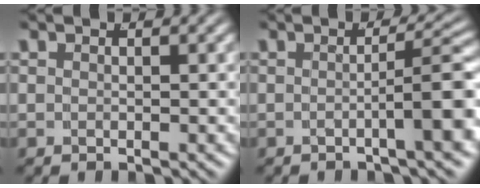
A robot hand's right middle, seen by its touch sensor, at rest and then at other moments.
{"total": 4.9, "force": [-1.4, 0.6, 4.7], "torque": [-0.052, 0.004, -0.022]}